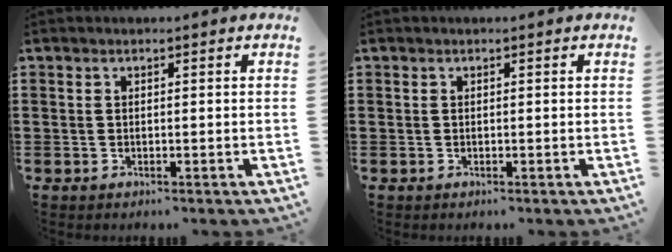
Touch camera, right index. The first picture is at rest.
{"total": 0.0}